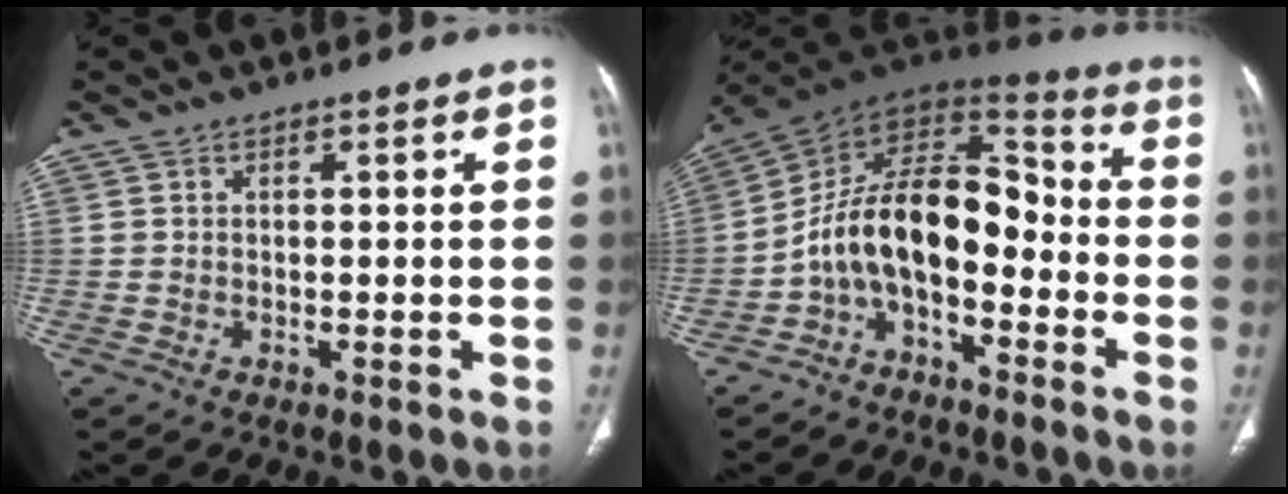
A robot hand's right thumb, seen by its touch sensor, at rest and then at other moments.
{"total": 14.8, "force": [-4.3, 8.3, 11.4], "torque": [-0.173, 0.095, -0.086]}